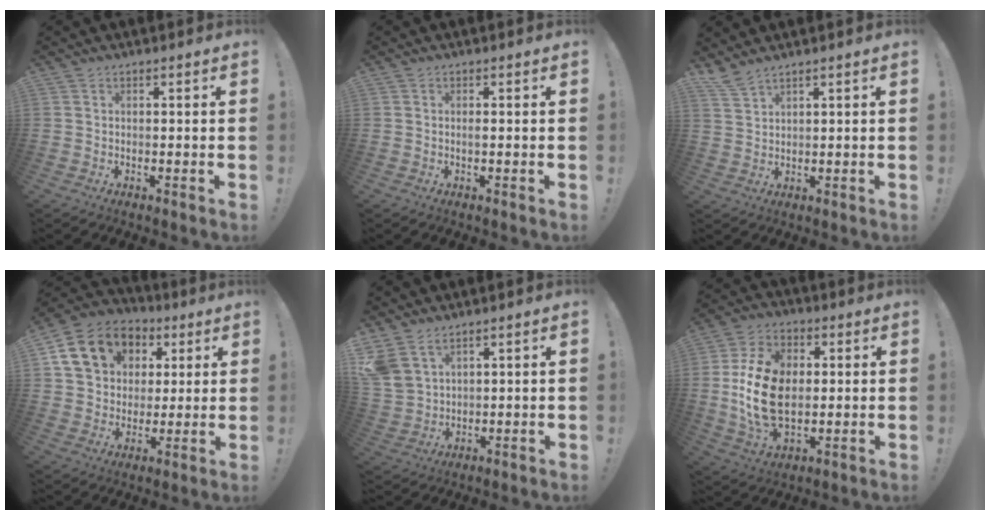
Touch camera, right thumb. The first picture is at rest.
{"total": 0.6, "force": [-0.2, 0.1, 0.5], "torque": [-0.013, 0.001, -0.002]}
{"total": 4.0, "force": [3.4, 0.4, 2.0], "torque": [-0.047, -0.016, 0.064]}
{"total": 16.4, "force": [6.2, 13.1, 7.7], "torque": [-0.106, -0.016, 0.131]}
{"total": 6.6, "force": [4.7, 3.5, 3.1], "torque": [-0.076, -0.017, 0.097]}
{"total": 18.2, "force": [0.2, 12.2, 13.5], "torque": [-0.261, 0.008, 0.007]}